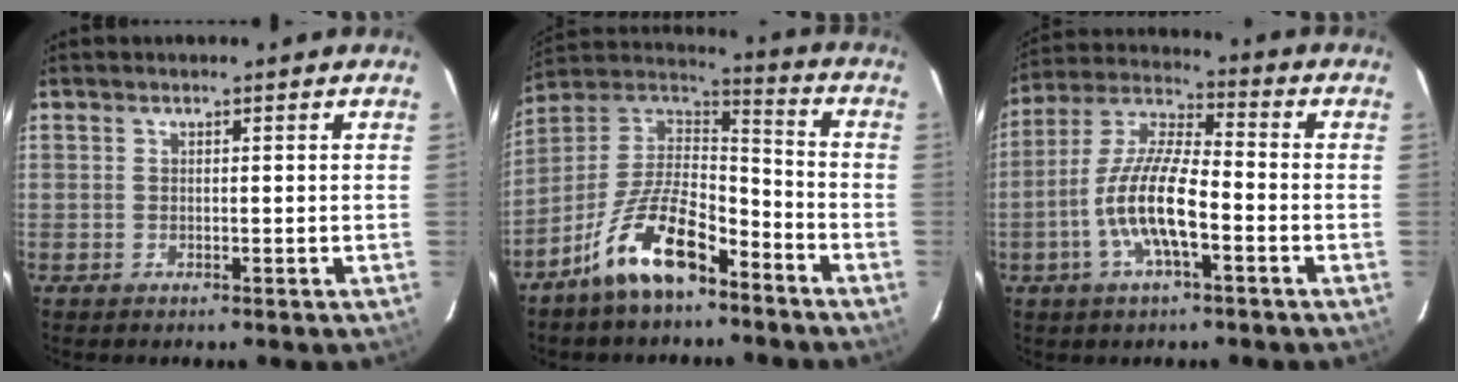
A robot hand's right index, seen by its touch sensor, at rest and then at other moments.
{"total": 15.7, "force": [-9.8, 6.2, 10.6], "torque": [-0.210, 0.008, -0.179]}
{"total": 12.5, "force": [-4.2, 3.3, 11.3], "torque": [-0.236, 0.001, -0.083]}